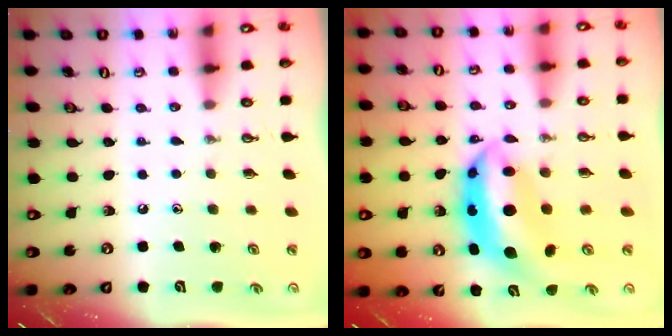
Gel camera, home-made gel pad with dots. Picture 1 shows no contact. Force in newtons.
{"total": 10.2, "press": 10.2, "slide": 1.0}